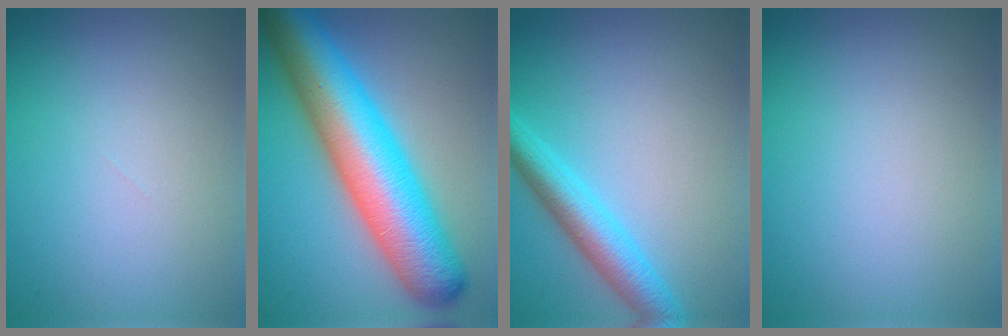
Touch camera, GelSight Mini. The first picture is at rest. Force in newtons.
{"total": 12.5, "press": 12.5, "slide": 0.2}
{"total": 4.2, "press": 4.2, "slide": 0.1}
{"total": 0.0}